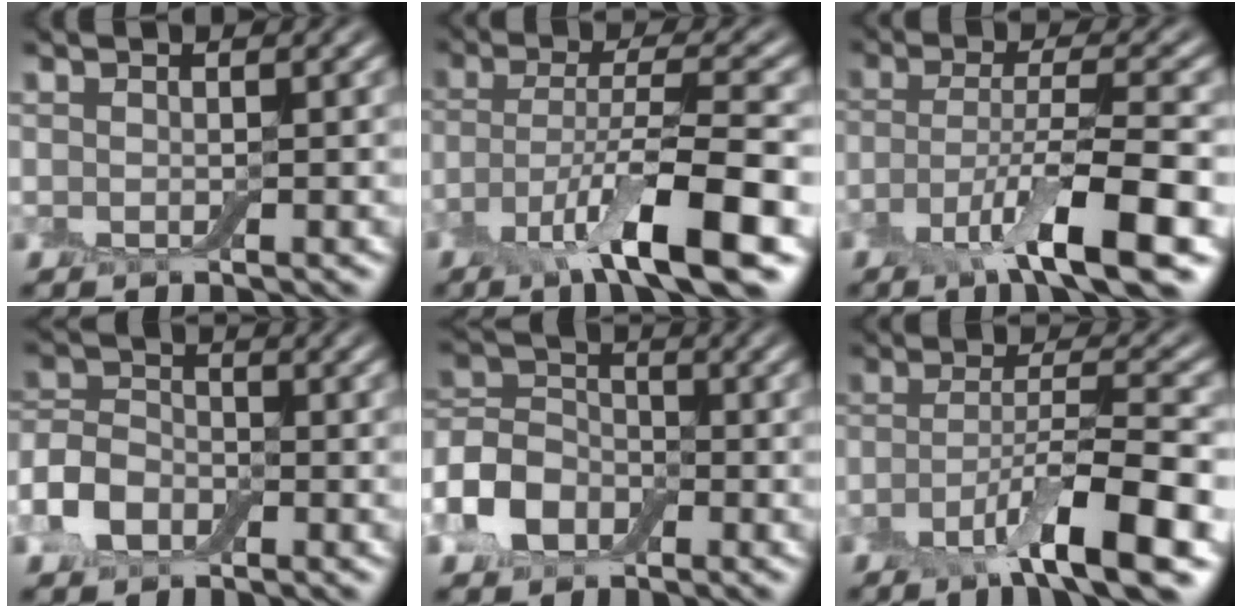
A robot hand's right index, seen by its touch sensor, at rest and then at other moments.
{"total": 9.4, "force": [-4.7, 2.0, 7.9], "torque": [-0.135, 0.000, -0.085]}
{"total": 8.3, "force": [-4.0, 1.6, 7.1], "torque": [-0.123, -0.001, -0.075]}
{"total": 4.2, "force": [-1.9, 2.9, 2.3], "torque": [-0.051, 0.005, -0.049]}
{"total": 5.3, "force": [-2.1, 4.0, 2.8], "torque": [-0.062, 0.005, -0.055]}
{"total": 8.1, "force": [-4.0, 1.5, 6.9], "torque": [-0.112, 0.003, -0.077]}